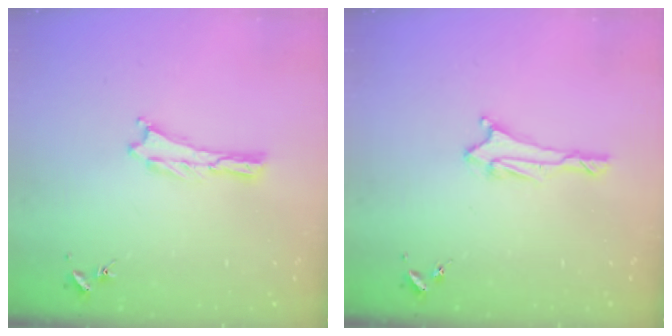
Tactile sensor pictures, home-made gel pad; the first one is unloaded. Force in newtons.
{"total": 1.7, "press": 1.6, "slide": 0.6}